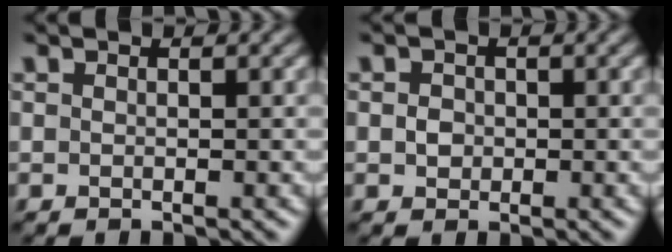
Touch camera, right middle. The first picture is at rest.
{"total": 1.2, "force": [0.0, 1.1, 0.5], "torque": [-0.007, -0.001, -0.004]}